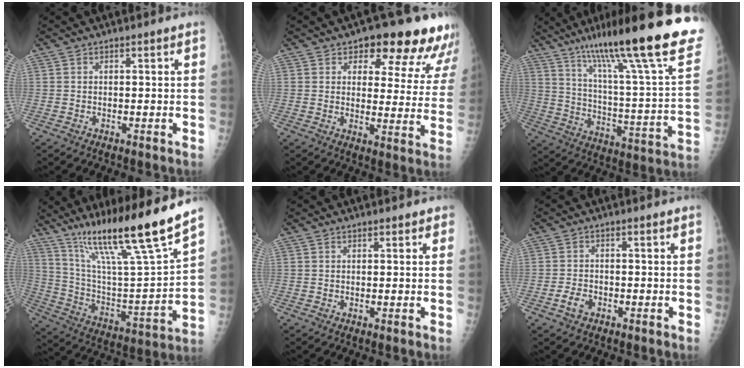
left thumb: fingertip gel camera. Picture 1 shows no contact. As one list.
[{"total": 16.2, "force": [12.4, 7.3, 7.5], "torque": [-0.026, -0.063, 0.135]}, {"total": 31.7, "force": [21.8, 4.0, 22.6], "torque": [-0.310, -0.075, 0.323]}, {"total": 24.0, "force": [16.7, 1.2, 17.2], "torque": [-0.267, -0.061, 0.296]}, {"total": 1.1, "force": [0.8, 0.6, 0.6], "torque": [0.001, -0.002, 0.005]}, {"total": 2.9, "force": [-1.5, 1.9, 1.6], "torque": [-0.028, 0.009, -0.025]}]